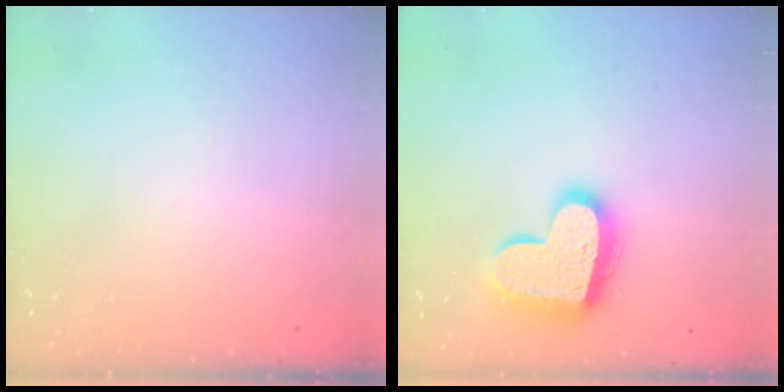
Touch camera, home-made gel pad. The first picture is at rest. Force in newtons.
{"total": 17.6, "press": 17.5, "slide": 1.3}